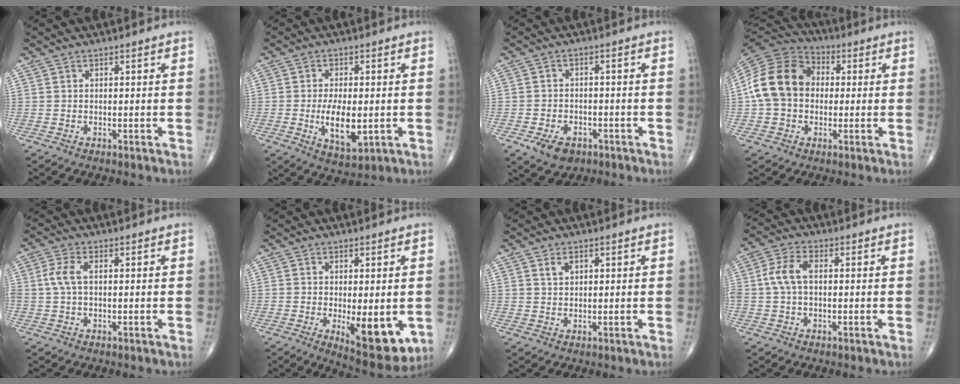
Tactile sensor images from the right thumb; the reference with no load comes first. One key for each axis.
{"total": 8.5, "fx": -1.2, "fy": 3.8, "fz": 7.5, "tx": -0.122, "ty": -0.014, "tz": -0.015}
{"total": 6.4, "fx": -3.3, "fy": 4.2, "fz": 3.5, "tx": -0.055, "ty": 0.014, "tz": -0.049}
{"total": 14.9, "fx": 0.5, "fy": 11.7, "fz": 9.1, "tx": -0.163, "ty": 0.035, "tz": 0.001}
{"total": 4.0, "fx": 0.4, "fy": 1.9, "fz": 3.5, "tx": -0.095, "ty": 0.008, "tz": 0.005}
{"total": 10.7, "fx": -2.2, "fy": 4.2, "fz": 9.6, "tx": -0.117, "ty": -0.024, "tz": -0.021}
{"total": 2.0, "fx": 1.0, "fy": 1.2, "fz": 1.3, "tx": -0.021, "ty": -0.002, "tz": 0.021}
{"total": 5.8, "fx": 0.3, "fy": 3.2, "fz": 4.8, "tx": -0.113, "ty": 0.019, "tz": 0.000}